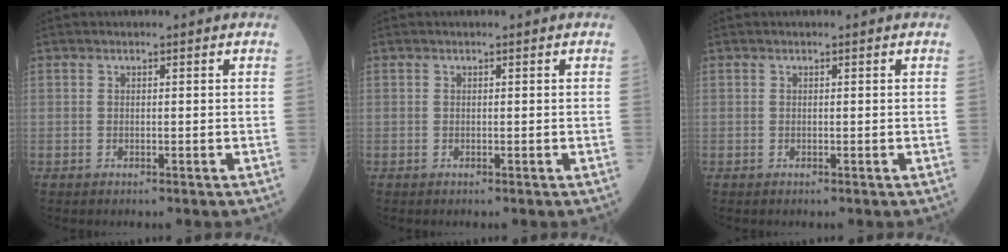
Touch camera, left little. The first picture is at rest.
{"total": 0.0}
{"total": 0.0}